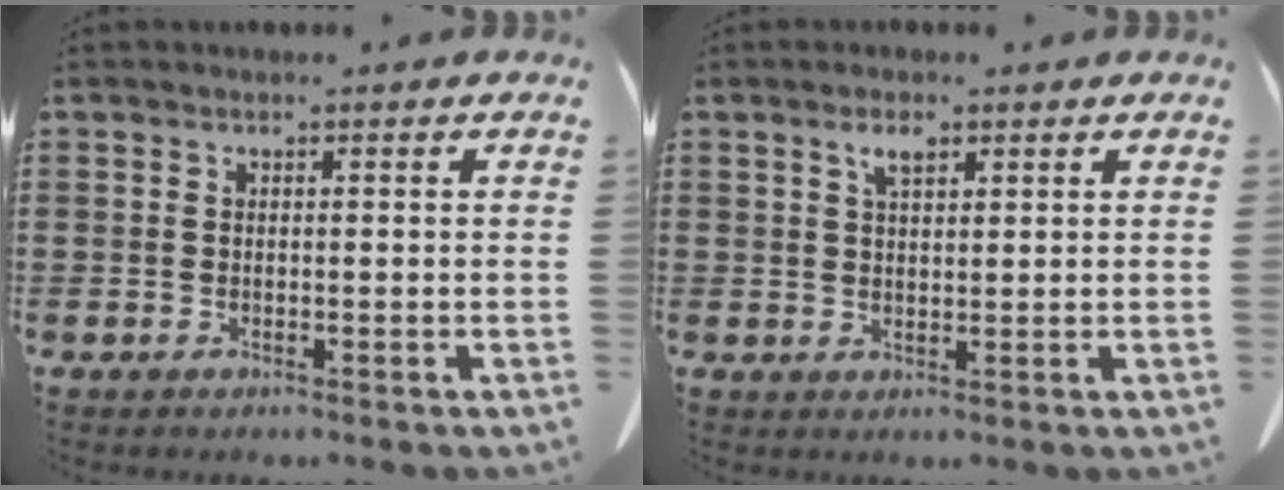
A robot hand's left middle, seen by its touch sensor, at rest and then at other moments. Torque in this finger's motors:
{"motor_torque": [1.57, 0.57, 0.05, 0.04]}